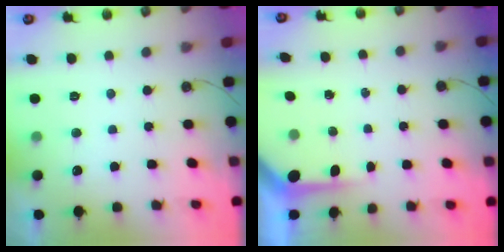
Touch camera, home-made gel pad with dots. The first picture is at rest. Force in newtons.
{"total": 3.9, "press": 3.9, "slide": 0.4}